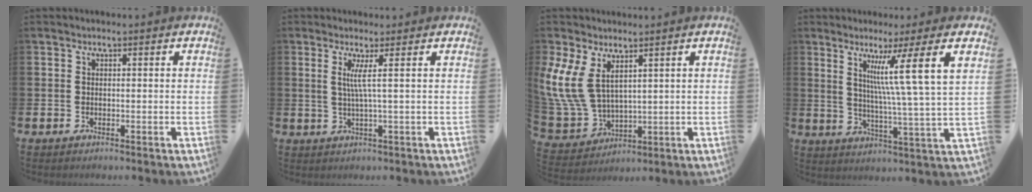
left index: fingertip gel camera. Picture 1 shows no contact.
{"total": 3.0, "force": [0.8, -0.9, 2.8], "torque": [-0.062, -0.008, 0.012]}
{"total": 8.6, "force": [4.3, 5.2, 5.4], "torque": [-0.151, -0.013, 0.080]}
{"total": 9.5, "force": [4.9, -0.9, 8.0], "torque": [-0.150, -0.032, 0.071]}